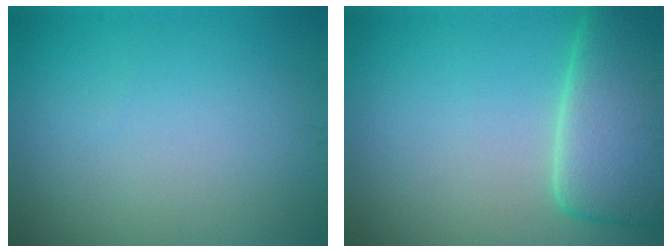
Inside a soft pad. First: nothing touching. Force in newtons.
{"total": 7.7, "press": 7.7, "slide": 0.9}